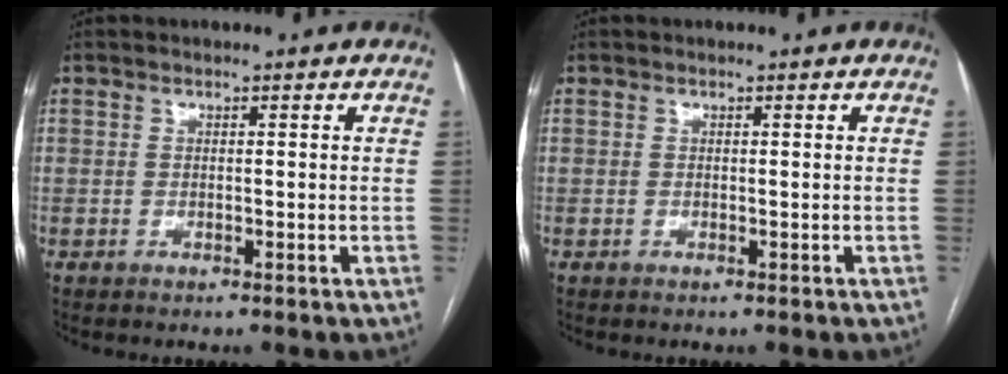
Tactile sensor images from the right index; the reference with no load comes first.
{"total": 0.0}